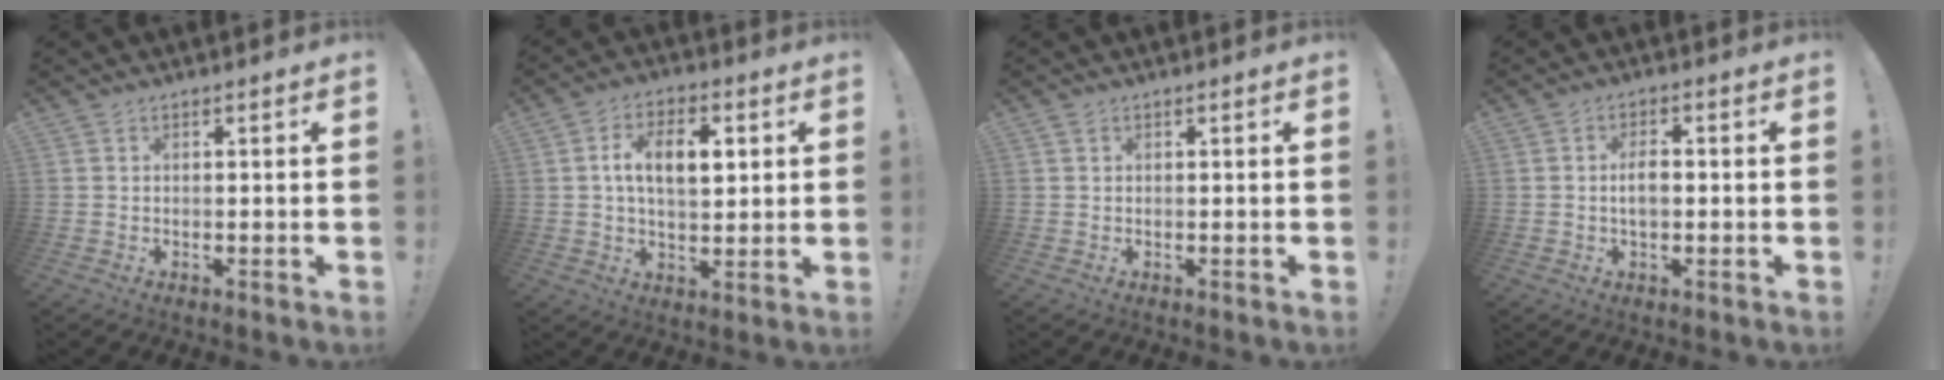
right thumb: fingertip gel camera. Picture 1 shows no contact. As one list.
[{"total": 10.8, "force": [2.2, 6.2, 8.5], "torque": [-0.145, 0.010, 0.036]}, {"total": 0.6, "force": [0.4, 0.4, 0.2], "torque": [0.000, -0.001, 0.006]}, {"total": 3.6, "force": [-0.3, 1.7, 3.2], "torque": [-0.050, 0.001, -0.011]}]